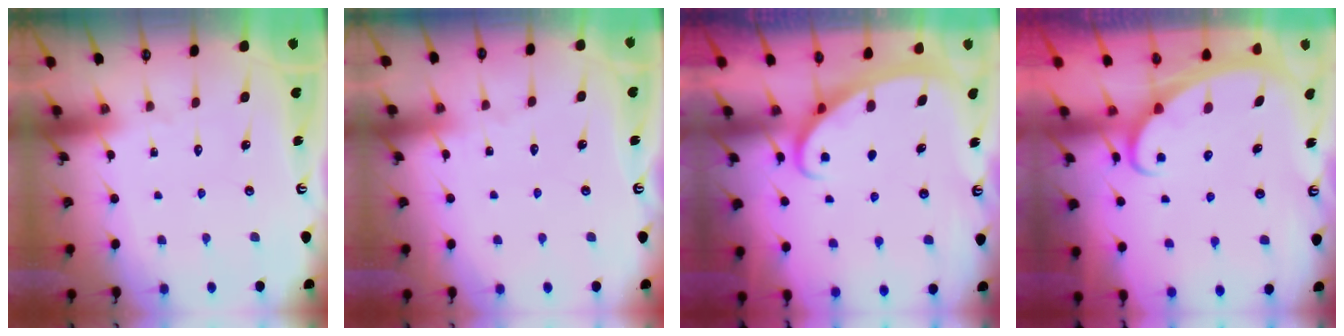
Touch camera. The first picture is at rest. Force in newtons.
{"total": 2.5, "press": 2.5, "slide": 0.3}
{"total": 2.5, "press": 2.5, "slide": 0.4}
{"total": 2.5, "press": 2.5, "slide": 0.4}